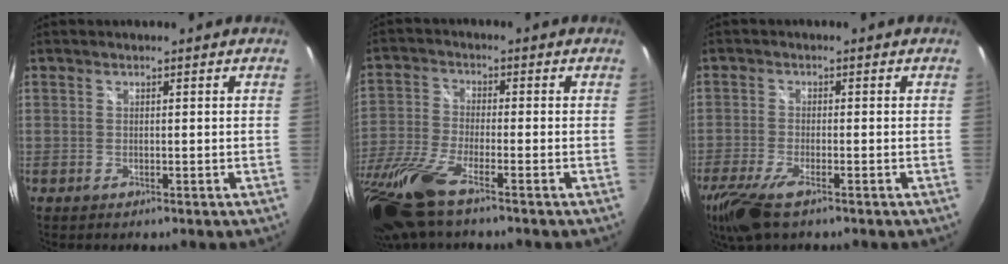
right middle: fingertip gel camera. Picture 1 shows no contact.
{"total": 13.7, "force": [-9.6, 2.2, 9.5], "torque": [-0.219, -0.046, -0.191]}
{"total": 8.4, "force": [-5.5, 2.1, 5.9], "torque": [-0.148, -0.030, -0.108]}